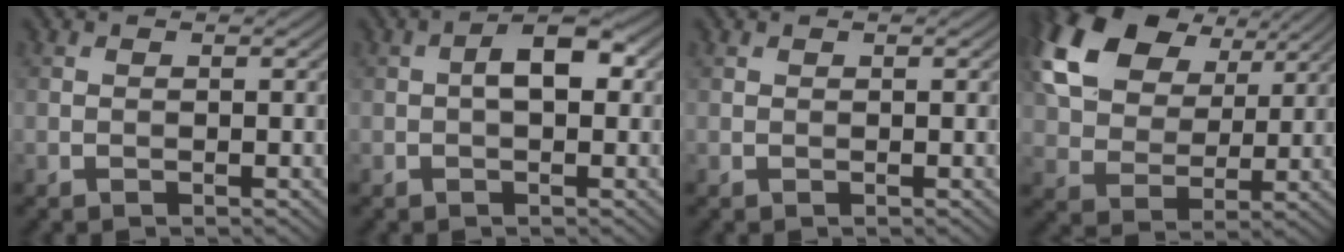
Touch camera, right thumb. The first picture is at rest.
{"total": 4.3, "force": [0.2, 2.0, 3.8], "torque": [-0.060, 0.010, -0.004]}
{"total": 0.0}
{"total": 16.6, "force": [8.1, 10.6, 9.9], "torque": [-0.230, 0.038, 0.139]}